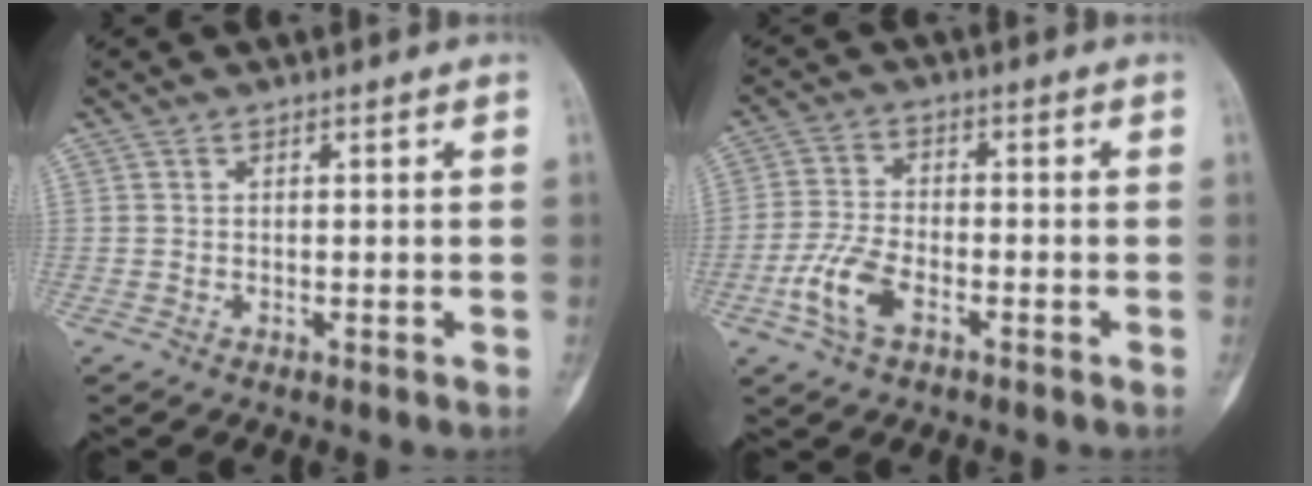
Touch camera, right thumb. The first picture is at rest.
{"total": 7.5, "force": [-3.5, 3.7, 5.6], "torque": [-0.124, 0.015, -0.070]}